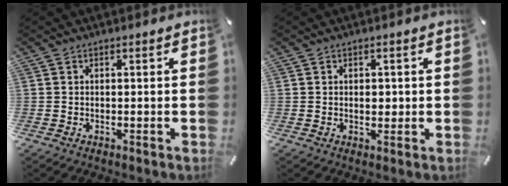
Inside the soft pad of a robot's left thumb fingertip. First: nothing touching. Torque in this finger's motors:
{"motor_torque": [0.98, 0.84, 0.73, -0.20, 0.00]}